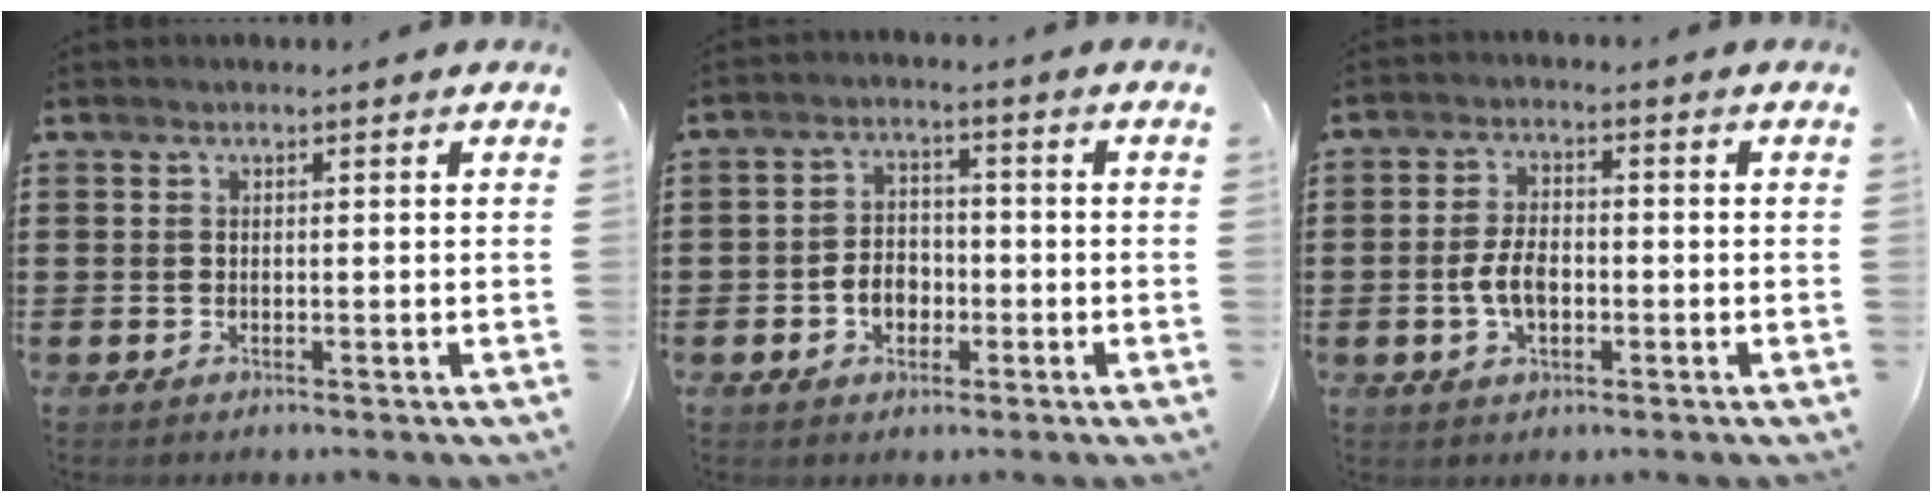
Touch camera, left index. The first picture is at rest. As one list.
[{"total": 4.4, "force": [-1.5, 3.2, 2.7], "torque": [-0.054, 0.007, -0.029]}, {"total": 5.0, "force": [-1.0, 2.7, 4.2], "torque": [-0.095, 0.000, -0.023]}]